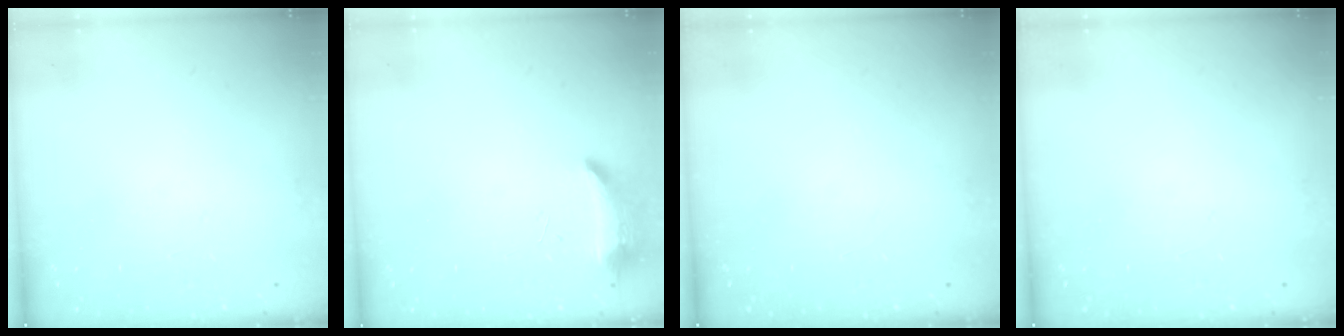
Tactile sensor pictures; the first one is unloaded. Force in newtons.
{"total": 8.5, "press": 8.4, "slide": 1.6}
{"total": 0.0}
{"total": 0.9, "press": 0.0, "slide": 0.9}